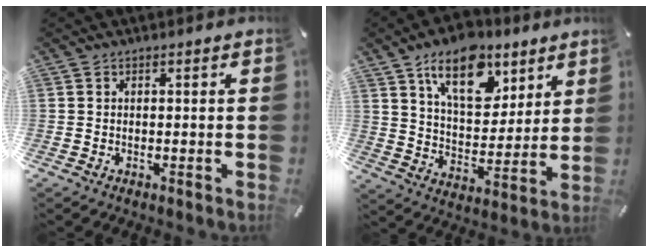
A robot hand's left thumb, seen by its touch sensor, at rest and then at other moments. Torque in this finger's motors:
{"motor_torque": [0.90, 0.90, 1.27, -1.50, 0.34]}